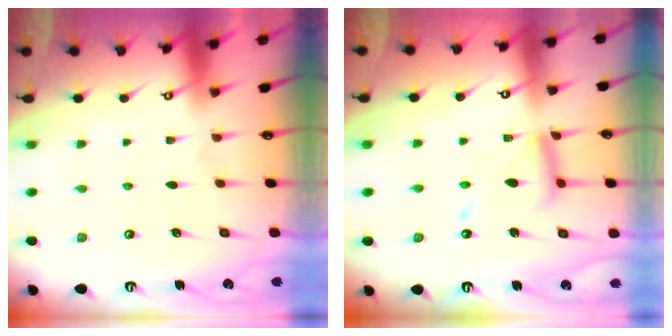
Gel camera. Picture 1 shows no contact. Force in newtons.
{"total": 13.0, "press": 12.9, "slide": 1.1}